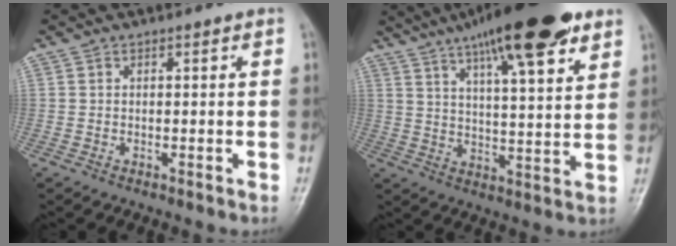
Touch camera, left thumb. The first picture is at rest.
{"total": 20.5, "force": [12.6, 5.1, 15.3], "torque": [-0.226, -0.030, 0.196]}